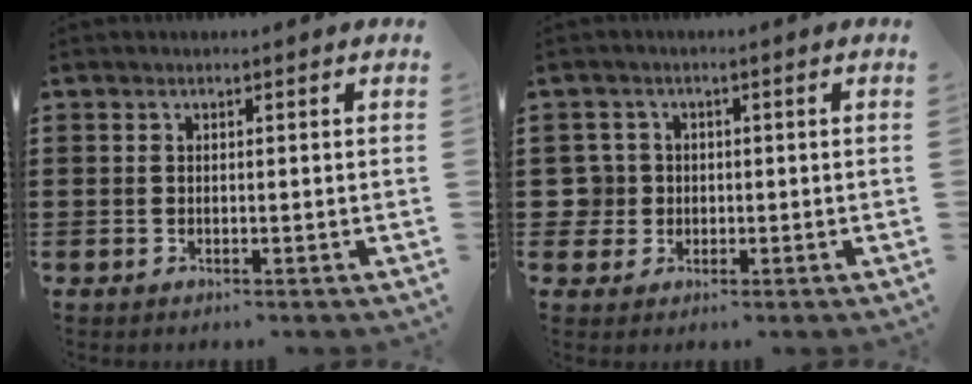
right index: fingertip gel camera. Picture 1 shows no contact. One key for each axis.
{"total": 3.4, "fx": -0.2, "fy": 3.3, "fz": 0.7, "tx": -0.045, "ty": 0.002, "tz": -0.010}